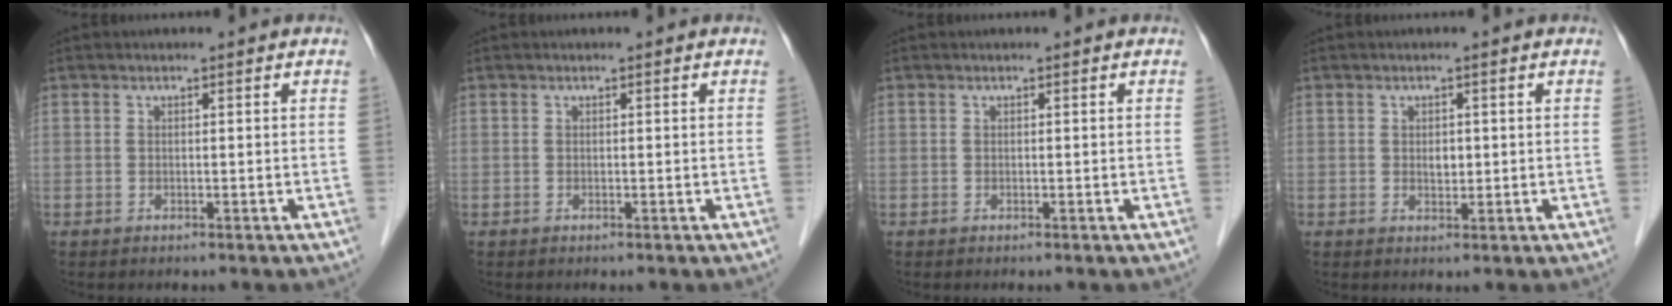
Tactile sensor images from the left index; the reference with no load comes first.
{"total": 0.0}
{"total": 0.0}
{"total": 1.5, "force": [0.2, 1.0, 1.1], "torque": [-0.018, -0.001, 0.006]}